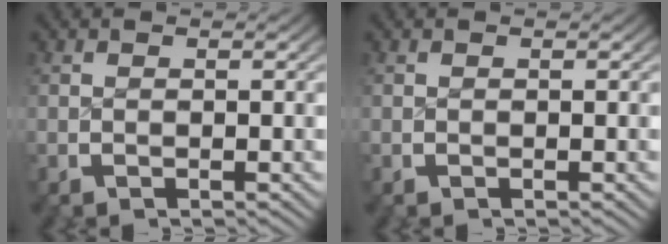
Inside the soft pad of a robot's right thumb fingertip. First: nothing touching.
{"total": 0.0}